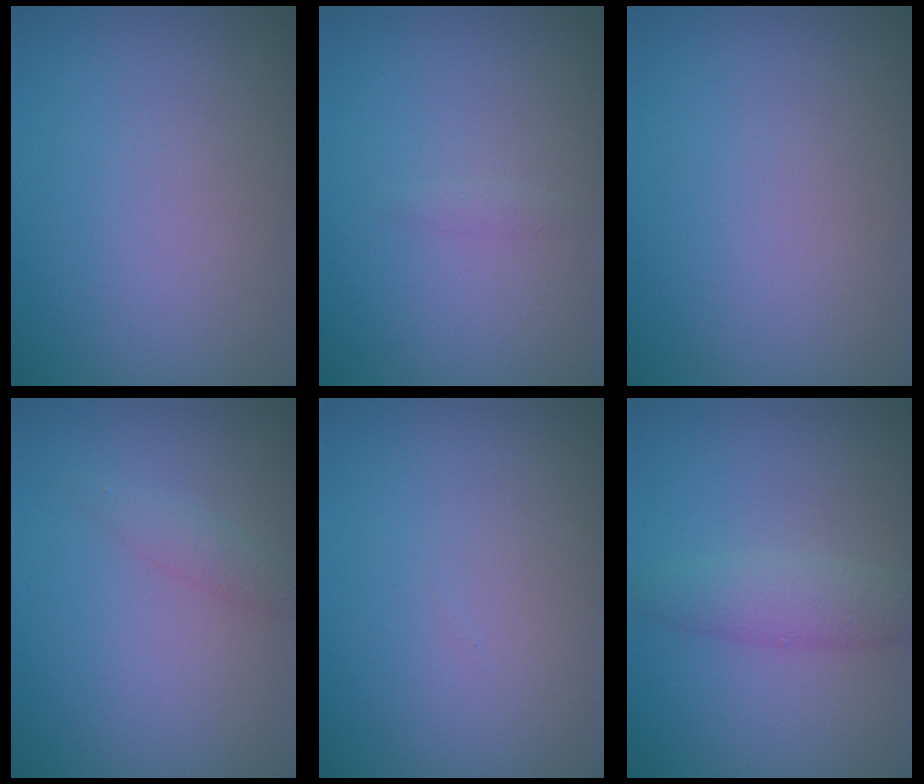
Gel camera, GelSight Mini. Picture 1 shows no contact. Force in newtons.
{"total": 0.6, "press": 0.6, "slide": 0.0}
{"total": 0.0}
{"total": 1.3, "press": 1.3, "slide": 0.1}
{"total": 0.0}
{"total": 2.7, "press": 2.7, "slide": 0.1}